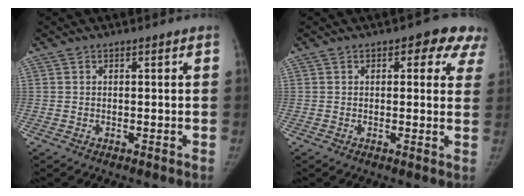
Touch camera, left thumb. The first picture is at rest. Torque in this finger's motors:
{"motor_torque": [-0.03, 0.12, -0.17, 0.04, 0.00]}